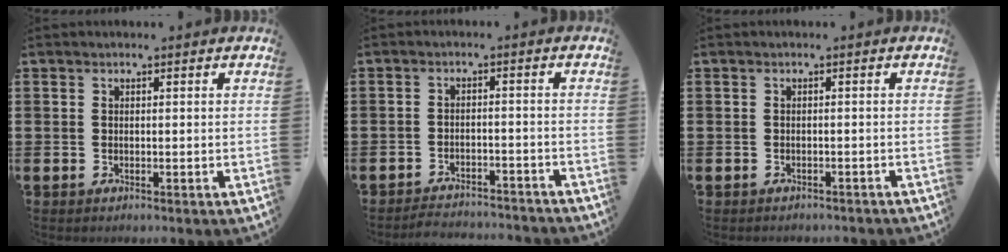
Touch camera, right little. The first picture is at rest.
{"total": 2.6, "force": [-2.6, 0.0, -0.1], "torque": [-0.005, 0.004, -0.056]}
{"total": 0.6, "force": [-0.6, 0.1, 0.0], "torque": [-0.002, -0.001, -0.013]}